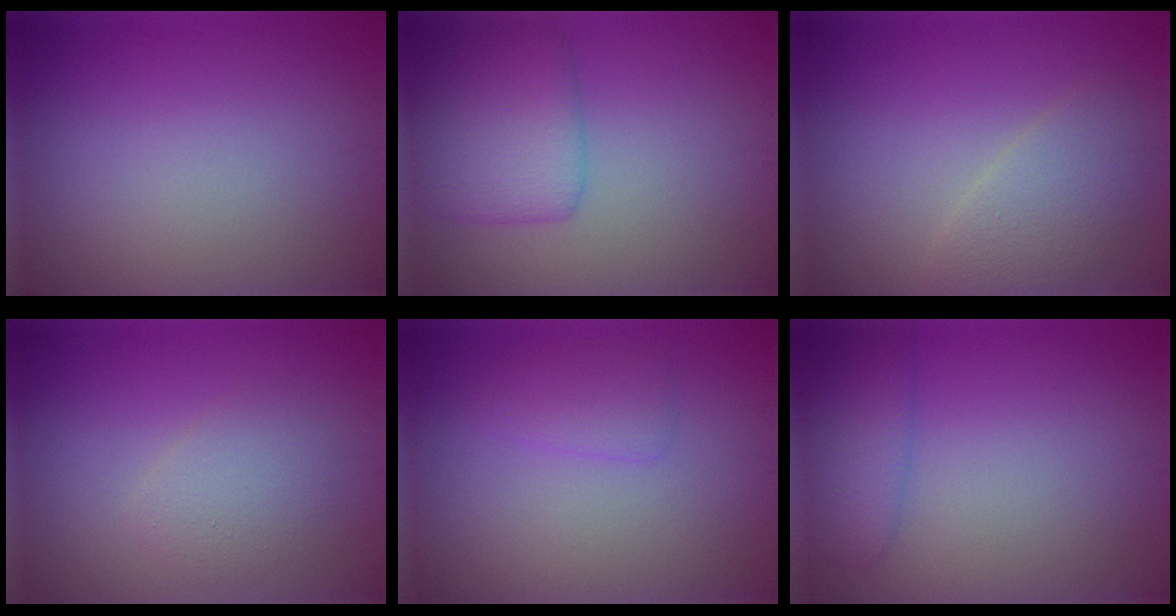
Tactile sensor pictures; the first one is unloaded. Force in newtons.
{"total": 4.3, "press": 4.3, "slide": 0.2}
{"total": 2.9, "press": 2.9, "slide": 0.2}
{"total": 2.4, "press": 2.4, "slide": 0.1}
{"total": 1.8, "press": 1.8, "slide": 0.0}
{"total": 2.9, "press": 2.9, "slide": 0.3}